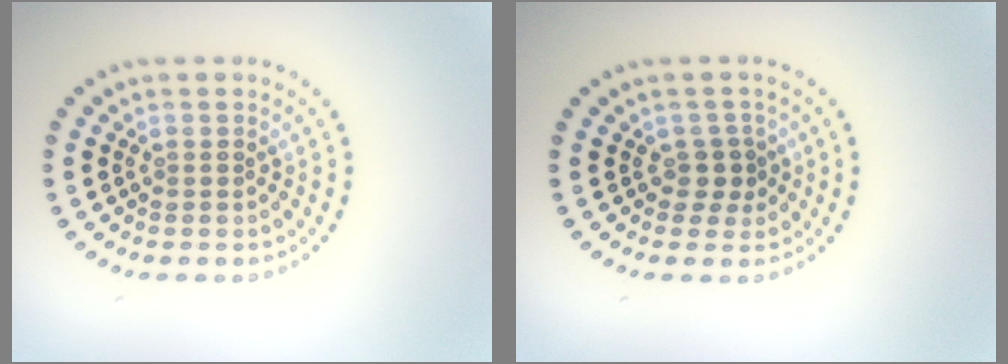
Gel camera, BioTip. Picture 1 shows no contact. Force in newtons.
{"total": 1.8, "press": 1.5, "slide": 1.0}